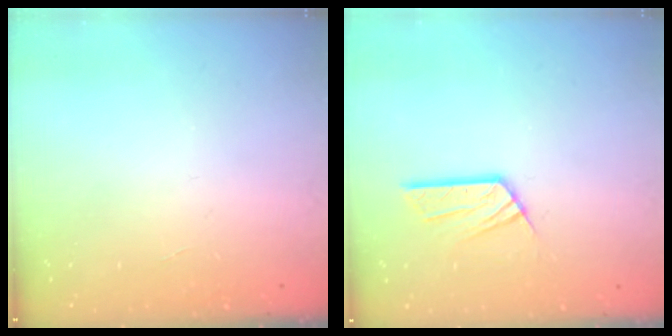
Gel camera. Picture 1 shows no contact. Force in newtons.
{"total": 8.2, "press": 8.2, "slide": 0.6}